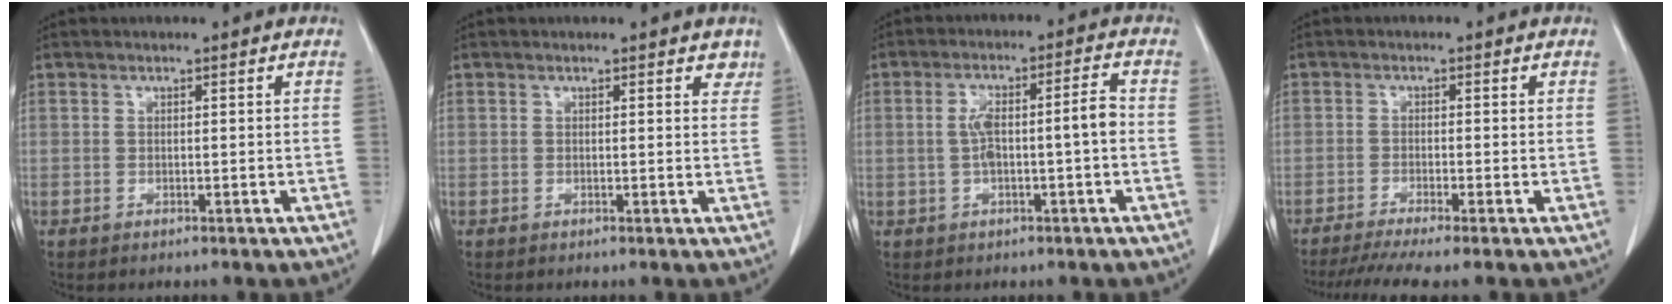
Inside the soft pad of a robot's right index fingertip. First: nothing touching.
{"total": 2.2, "force": [1.9, 1.0, 0.7], "torque": [0.005, -0.004, 0.011]}
{"total": 6.7, "force": [-0.5, 1.0, 6.6], "torque": [-0.123, 0.025, -0.007]}
{"total": 6.6, "force": [-5.2, -0.4, 4.1], "torque": [-0.060, -0.011, -0.086]}